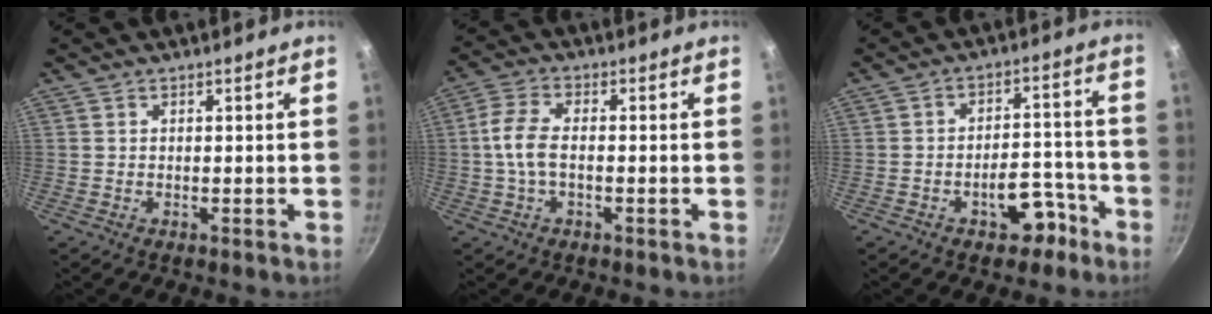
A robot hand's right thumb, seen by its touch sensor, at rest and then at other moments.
{"total": 6.6, "force": [-0.6, 3.5, 5.5], "torque": [-0.117, 0.019, -0.021]}
{"total": 8.5, "force": [-4.7, 4.9, 5.2], "torque": [-0.029, 0.053, -0.055]}